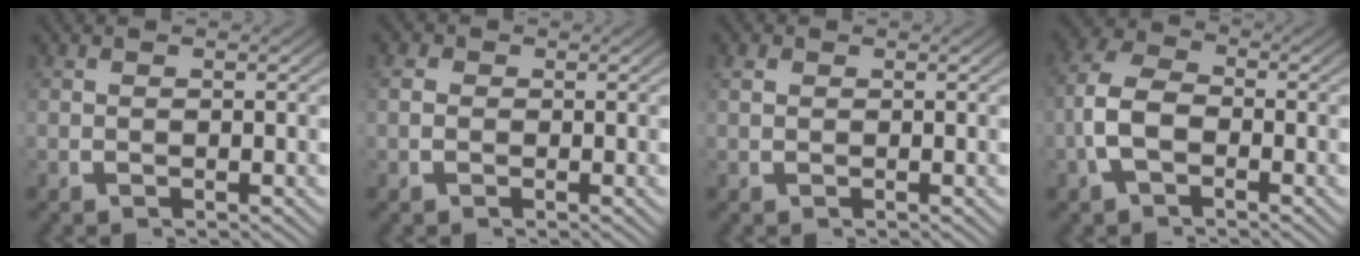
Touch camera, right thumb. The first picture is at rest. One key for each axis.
{"total": 1.4, "fx": 0.0, "fy": 1.3, "fz": 0.5, "tx": -0.008, "ty": -0.008, "tz": 0.000}
{"total": 0.8, "fx": 0.4, "fy": 0.6, "fz": 0.4, "tx": 0.005, "ty": -0.001, "tz": 0.008}
{"total": 5.6, "fx": -0.7, "fy": 3.8, "fz": 4.0, "tx": -0.090, "ty": -0.018, "tz": -0.012}